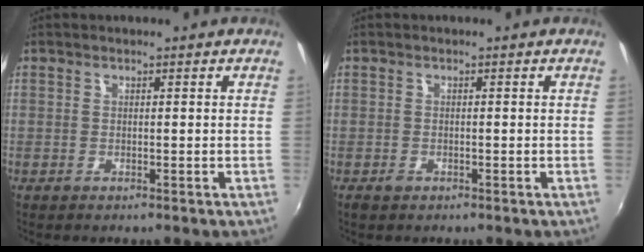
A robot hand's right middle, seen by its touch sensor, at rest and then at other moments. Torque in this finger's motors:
{"motor_torque": [0.35, -0.44, 0.14, 0.03]}